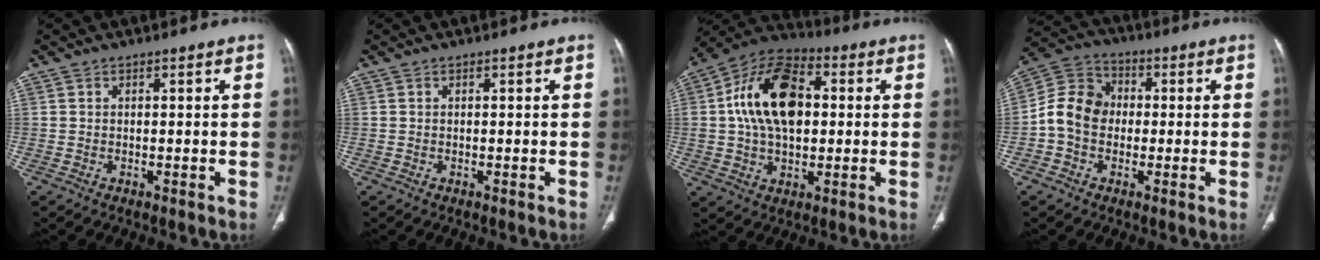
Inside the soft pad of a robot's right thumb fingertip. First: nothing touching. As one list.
[{"total": 0.0}, {"total": 17.7, "force": [2.3, 10.9, 13.8], "torque": [-0.227, 0.022, 0.035]}, {"total": 9.7, "force": [-0.8, 7.9, 5.5], "torque": [-0.090, 0.034, -0.028]}]